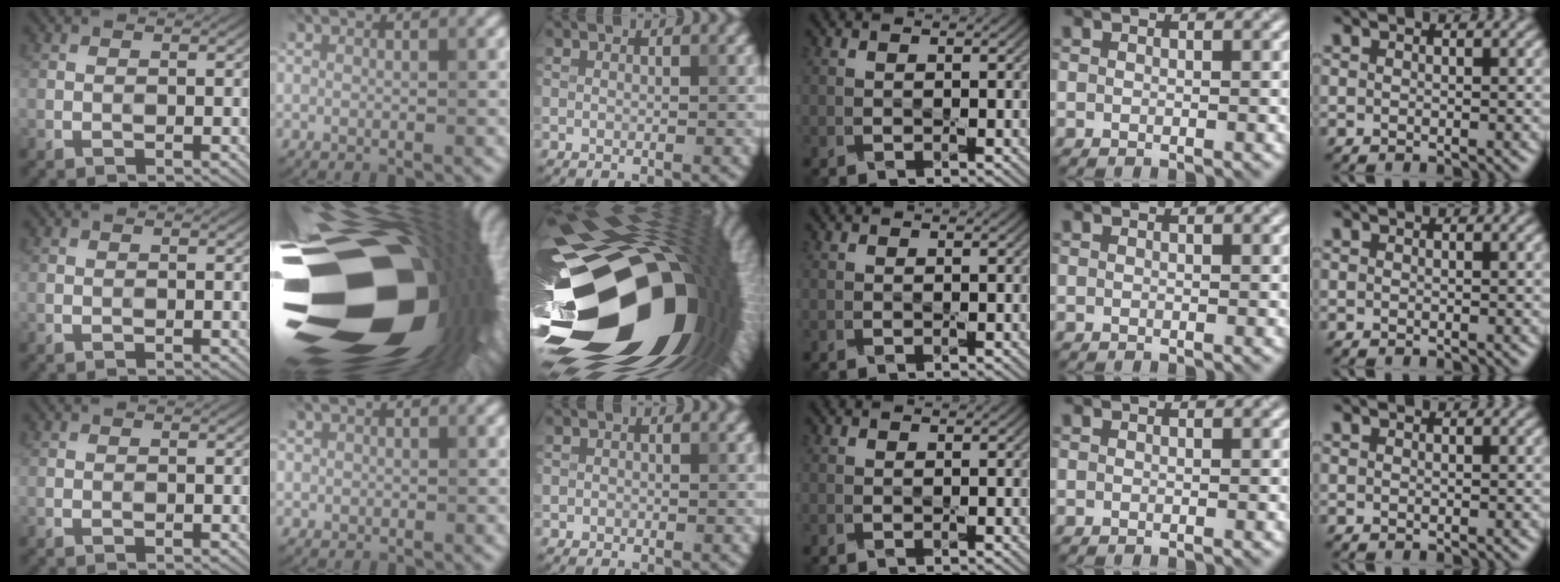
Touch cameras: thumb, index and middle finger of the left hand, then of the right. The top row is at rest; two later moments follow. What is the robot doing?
{"motion": "press", "object": "stapler"}